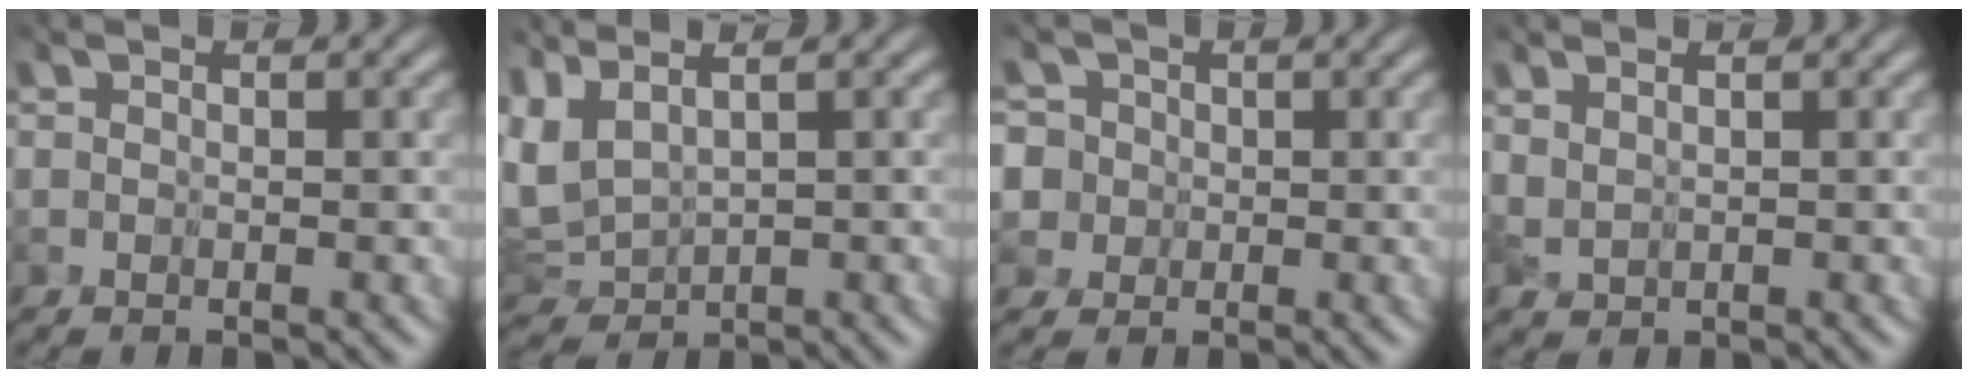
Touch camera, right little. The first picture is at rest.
{"total": 4.1, "force": [1.1, 2.4, 3.2], "torque": [-0.109, 0.002, 0.047]}
{"total": 4.8, "force": [-0.1, 4.6, 1.2], "torque": [-0.033, 0.030, -0.040]}
{"total": 3.5, "force": [1.6, 1.9, 2.5], "torque": [-0.074, -0.001, 0.041]}